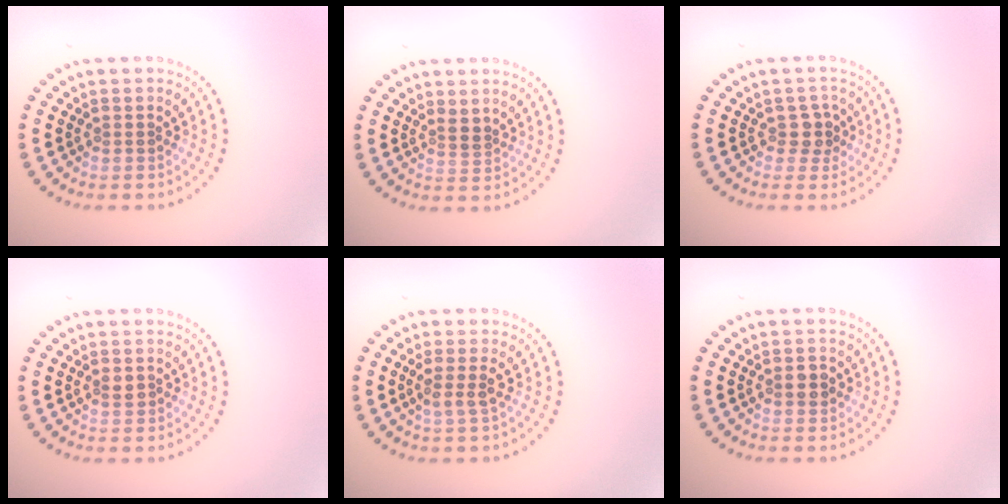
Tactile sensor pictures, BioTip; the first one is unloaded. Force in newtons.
{"total": 1.0, "press": 0.7, "slide": 0.7}
{"total": 1.8, "press": 1.5, "slide": 0.9}
{"total": 1.0, "press": 1.0, "slide": 0.0}
{"total": 1.7, "press": 1.3, "slide": 1.0}
{"total": 1.4, "press": 1.4, "slide": 0.2}